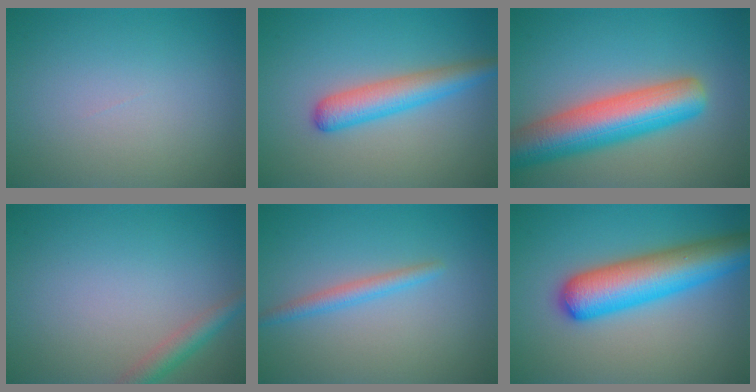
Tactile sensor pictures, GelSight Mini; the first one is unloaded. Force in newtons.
{"total": 3.9, "press": 3.9, "slide": 0.1}
{"total": 8.7, "press": 8.7, "slide": 0.4}
{"total": 2.3, "press": 2.3, "slide": 0.1}
{"total": 1.8, "press": 1.8, "slide": 0.0}
{"total": 8.2, "press": 8.1, "slide": 0.3}